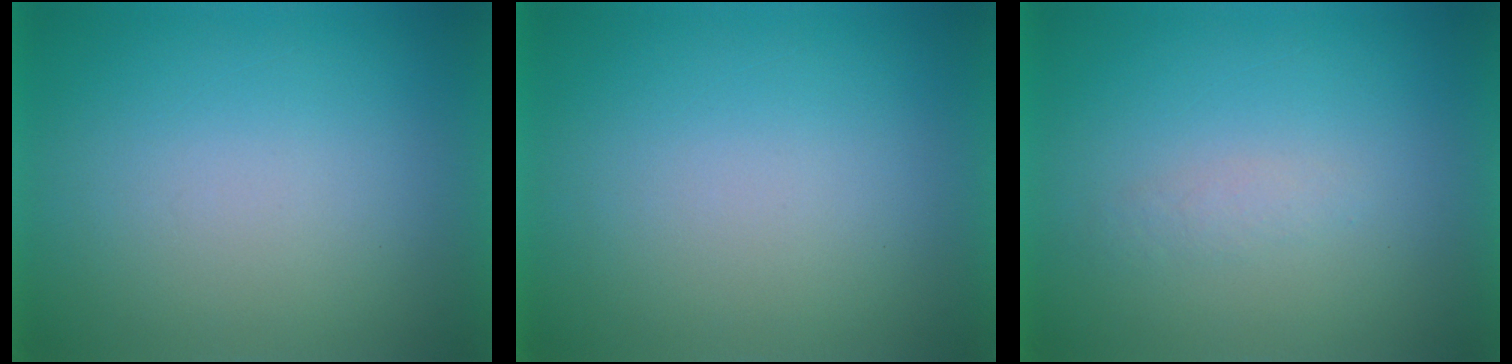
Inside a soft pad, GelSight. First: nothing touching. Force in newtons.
{"total": 3.0}
{"total": 1.3}